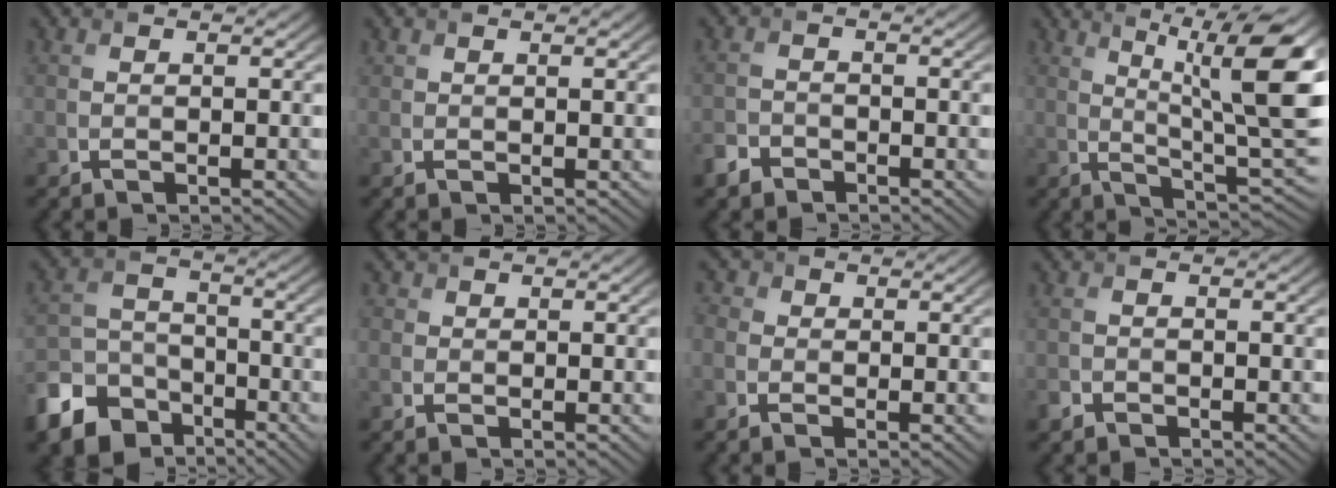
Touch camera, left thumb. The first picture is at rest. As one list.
[{"total": 0.8, "force": [0.7, 0.2, 0.3], "torque": [-0.007, -0.001, 0.014]}, {"total": 2.6, "force": [-2.0, 1.6, 0.8], "torque": [-0.018, -0.003, -0.052]}, {"total": 13.6, "force": [5.1, 3.3, 12.1], "torque": [-0.175, 0.009, 0.081]}, {"total": 10.5, "force": [-6.6, 6.9, 4.4], "torque": [-0.111, -0.025, -0.136]}, {"total": 1.1, "force": [0.3, 1.1, 0.1], "torque": [0.001, -0.002, -0.001]}, {"total": 2.8, "force": [-0.4, 2.5, 1.0], "torque": [-0.031, 0.005, -0.016]}, {"total": 1.2, "force": [-1.0, 0.7, 0.3], "torque": [-0.007, -0.002, -0.023]}]